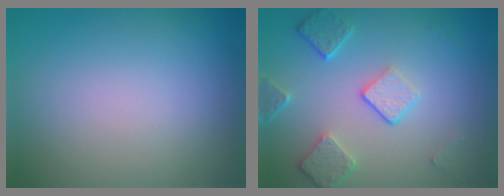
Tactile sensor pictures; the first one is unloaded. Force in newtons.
{"total": 4.1, "press": 3.2, "slide": 2.6}